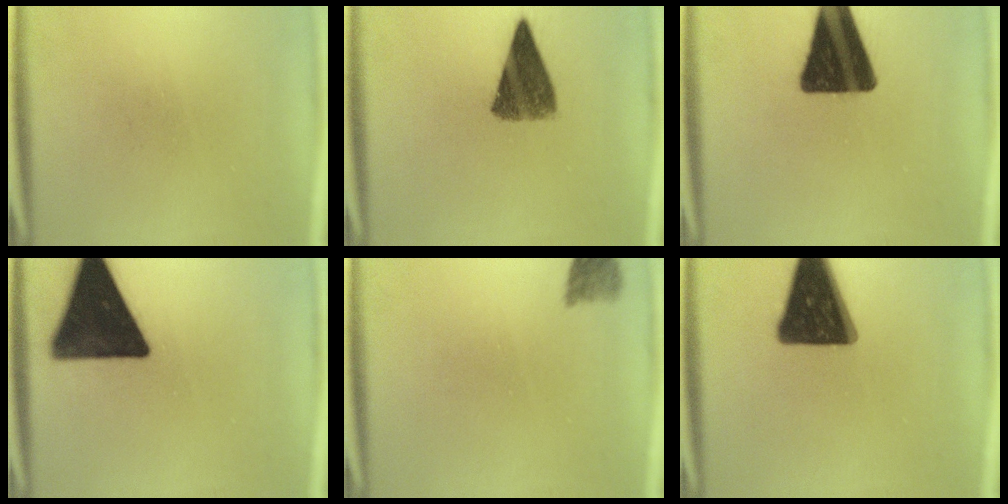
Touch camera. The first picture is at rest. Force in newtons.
{"total": 9.1}
{"total": 18.5}
{"total": 19.4}
{"total": 2.5}
{"total": 17.6}